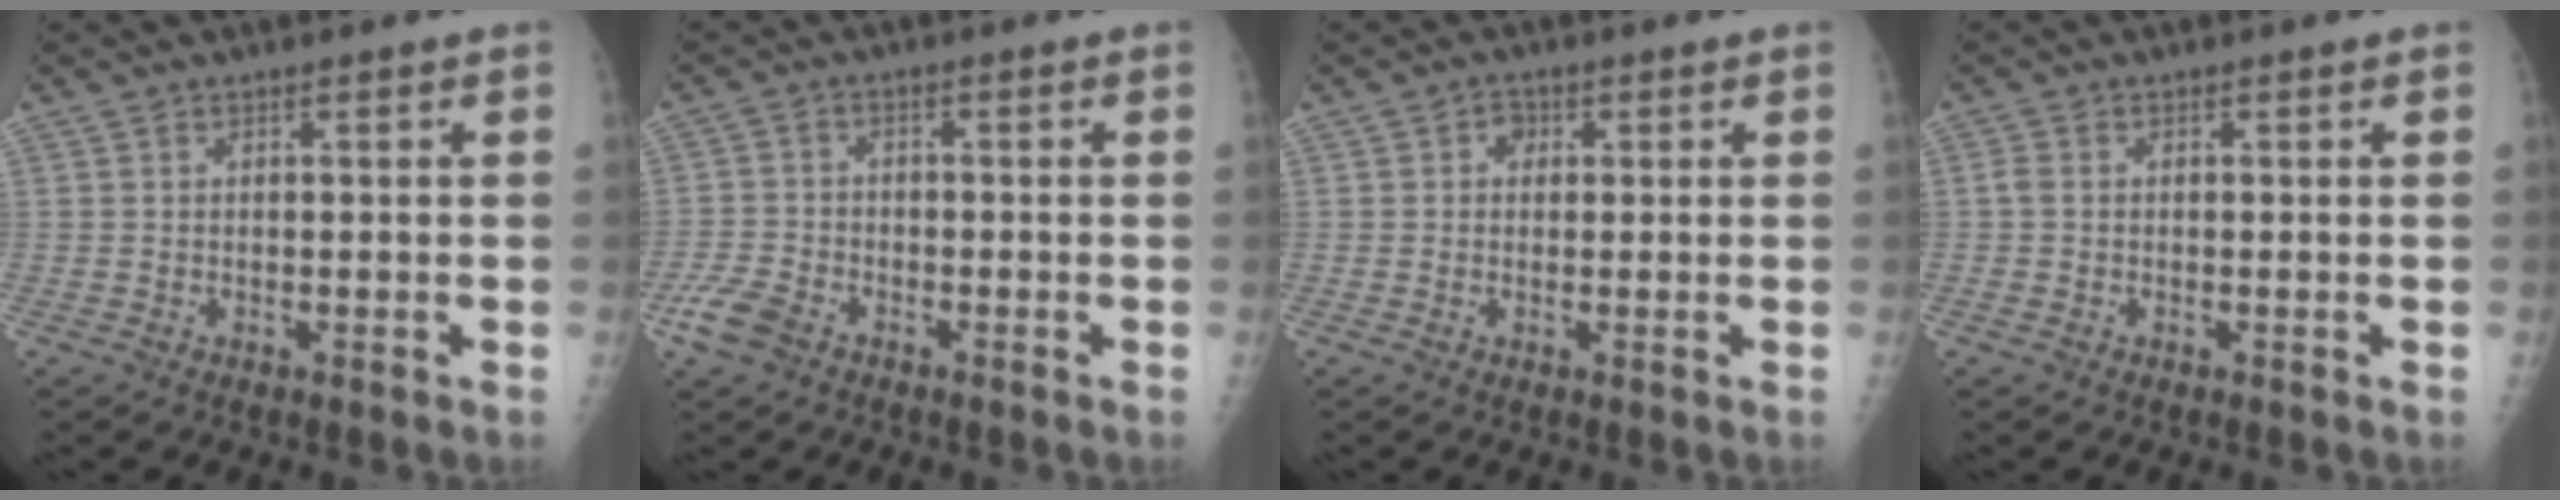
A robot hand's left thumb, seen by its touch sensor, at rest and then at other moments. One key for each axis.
{"total": 5.3, "fx": -3.3, "fy": 3.2, "fz": 2.7, "tx": -0.061, "ty": 0.011, "tz": -0.064}
{"total": 2.0, "fx": 0.5, "fy": 1.7, "fz": 0.9, "tx": -0.001, "ty": 0.003, "tz": 0.002}
{"total": 1.6, "fx": -0.1, "fy": 1.1, "fz": 1.1, "tx": -0.030, "ty": -0.002, "tz": -0.007}